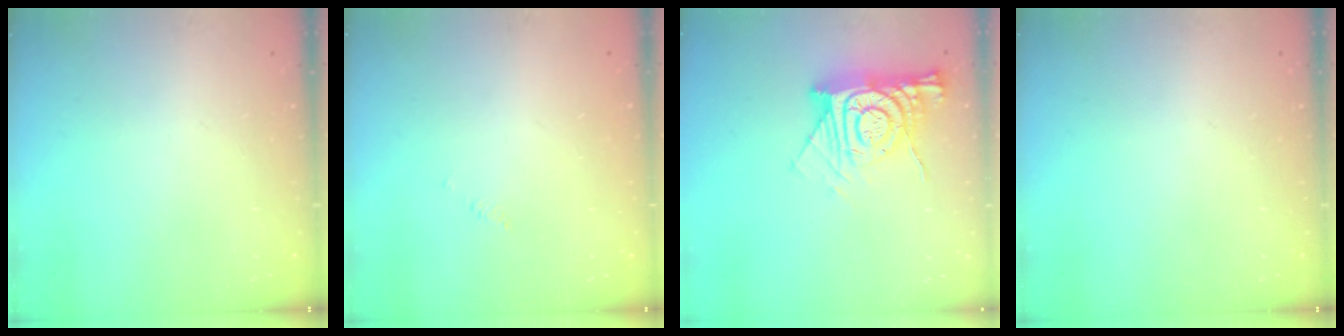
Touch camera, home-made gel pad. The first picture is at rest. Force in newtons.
{"total": 1.7, "press": 1.7, "slide": 0.3}
{"total": 13.6, "press": 13.5, "slide": 1.3}
{"total": 0.0}